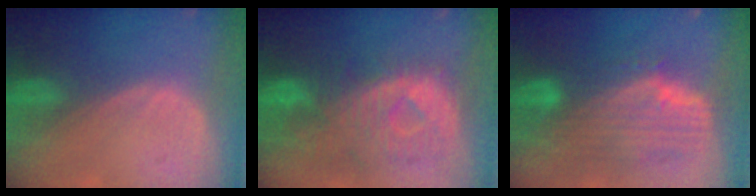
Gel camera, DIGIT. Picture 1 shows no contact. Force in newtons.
{"total": 11.1, "press": 9.8, "slide": 5.2}
{"total": 11.0, "press": 9.4, "slide": 5.6}